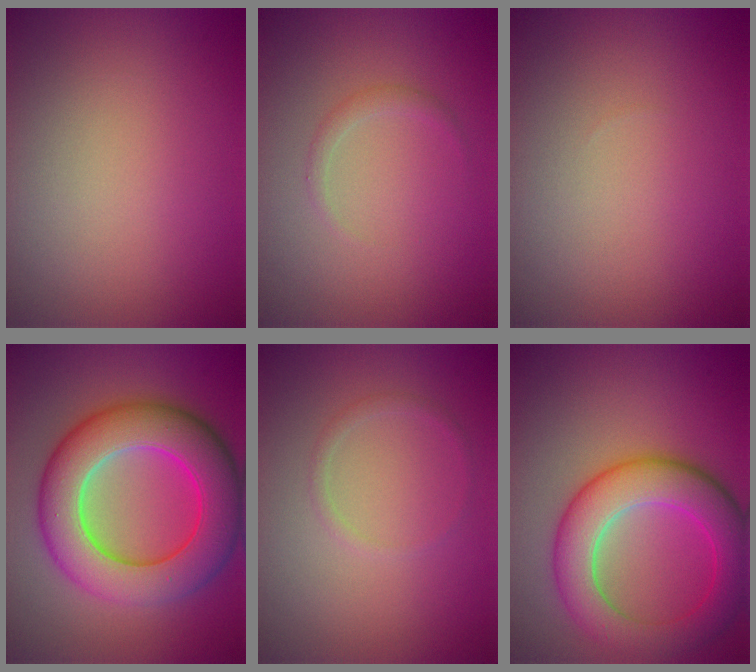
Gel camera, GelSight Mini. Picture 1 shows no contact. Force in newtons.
{"total": 0.9, "press": 0.9, "slide": 0.1}
{"total": 0.0}
{"total": 10.8, "press": 10.7, "slide": 0.4}
{"total": 0.9, "press": 0.9, "slide": 0.1}
{"total": 7.9, "press": 7.9, "slide": 0.3}